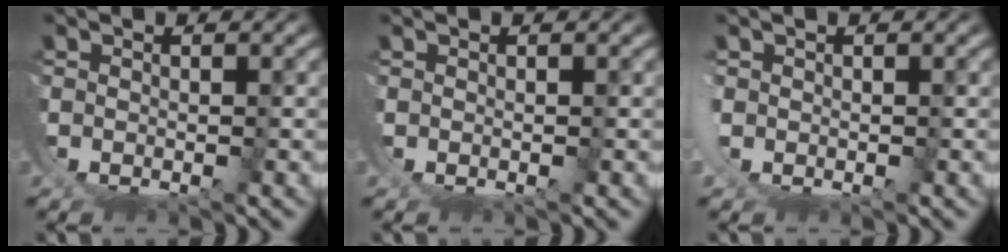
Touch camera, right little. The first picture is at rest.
{"total": 0.0}
{"total": 0.7, "force": [0.3, 0.3, 0.5], "torque": [-0.023, -0.006, 0.011]}